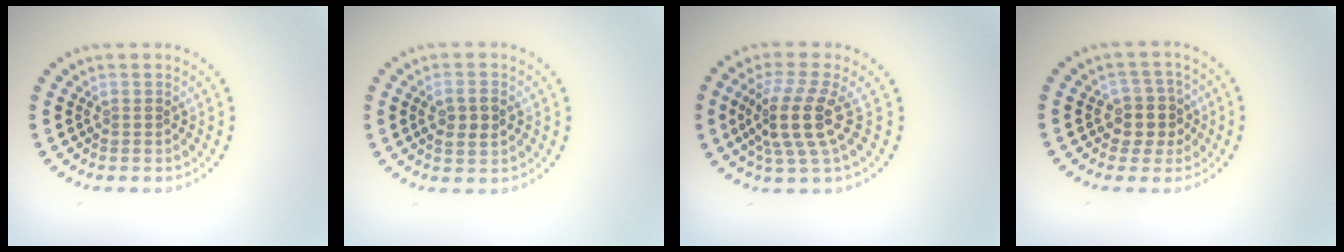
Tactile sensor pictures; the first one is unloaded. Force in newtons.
{"total": 2.4, "press": 2.4, "slide": 0.4}
{"total": 4.4, "press": 3.4, "slide": 2.9}
{"total": 2.9, "press": 2.6, "slide": 1.3}